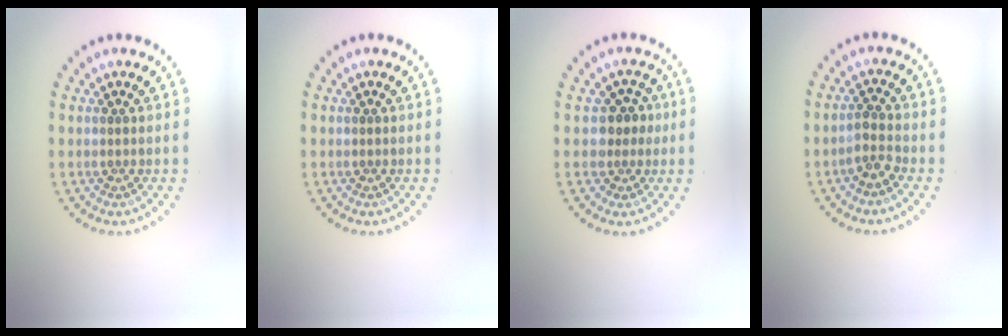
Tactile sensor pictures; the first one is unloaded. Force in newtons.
{"total": 0.0}
{"total": 2.2, "press": 1.8, "slide": 1.4}
{"total": 1.7, "press": 1.3, "slide": 1.1}